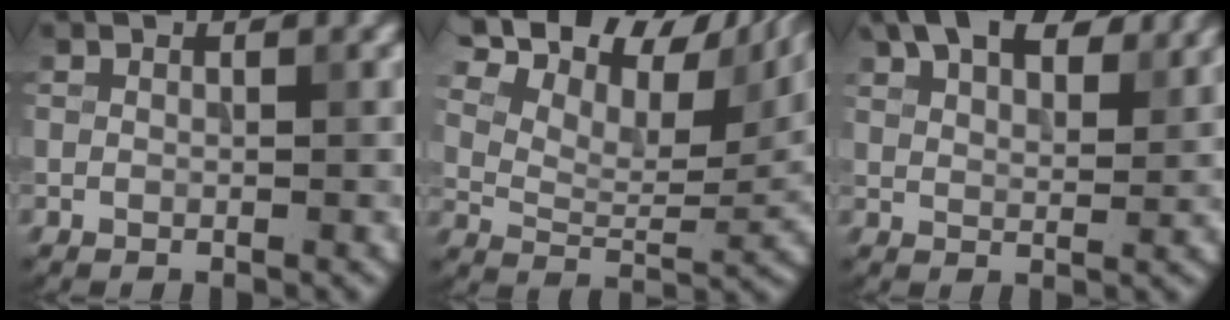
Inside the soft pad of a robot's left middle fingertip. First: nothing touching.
{"total": 14.9, "force": [10.1, 6.6, 8.7], "torque": [-0.169, 0.041, 0.152]}
{"total": 8.8, "force": [6.1, 3.6, 5.2], "torque": [-0.082, 0.022, 0.079]}